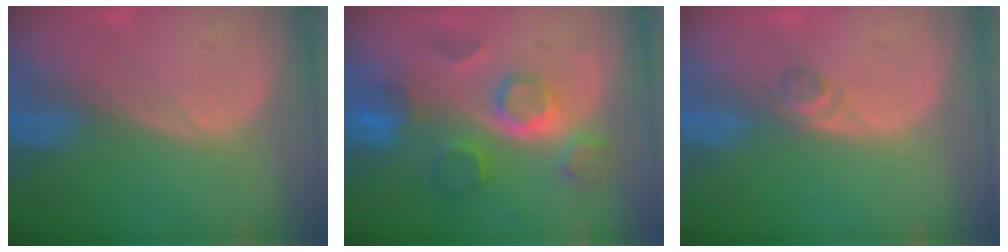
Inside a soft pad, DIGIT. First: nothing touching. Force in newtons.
{"total": 8.6, "press": 7.7, "slide": 3.7}
{"total": 1.8, "press": 1.5, "slide": 0.9}